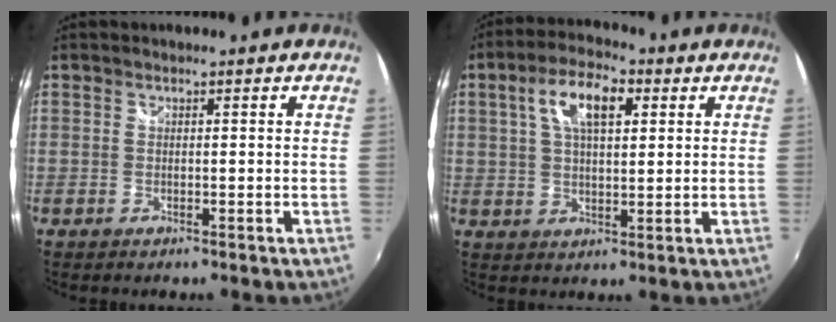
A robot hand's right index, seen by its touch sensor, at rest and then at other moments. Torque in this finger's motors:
{"motor_torque": [0.42, 0.31, 0.22, 0.12]}